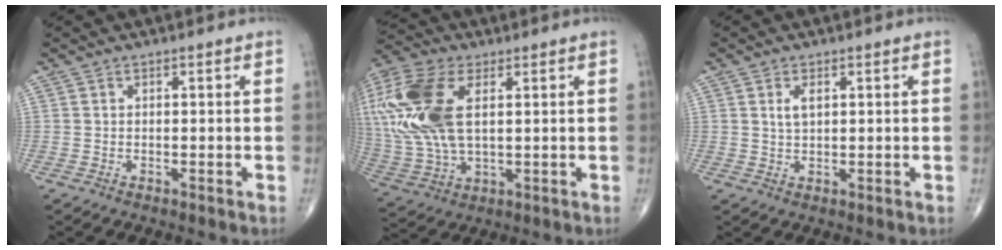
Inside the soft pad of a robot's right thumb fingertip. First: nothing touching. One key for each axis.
{"total": 21.9, "fx": 5.4, "fy": 11.8, "fz": 17.7, "tx": -0.430, "ty": 0.001, "tz": 0.102}
{"total": 2.5, "fx": 0.9, "fy": 1.3, "fz": 2.0, "tx": -0.036, "ty": -0.002, "tz": 0.019}